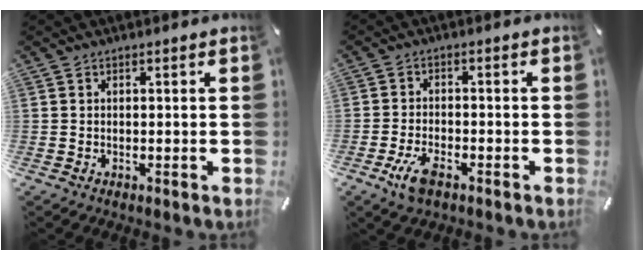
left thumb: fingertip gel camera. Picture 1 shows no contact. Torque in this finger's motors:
{"motor_torque": [-0.05, 0.20, 0.10, 0.02, 0.04]}